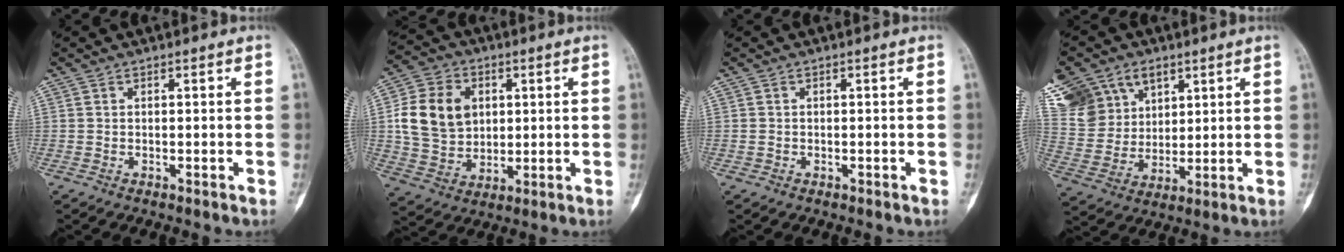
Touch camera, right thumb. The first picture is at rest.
{"total": 13.7, "force": [2.4, 10.8, 8.2], "torque": [-0.127, 0.001, 0.049]}
{"total": 0.0}
{"total": 20.2, "force": [10.4, 15.1, 8.4], "torque": [-0.186, 0.011, 0.220]}